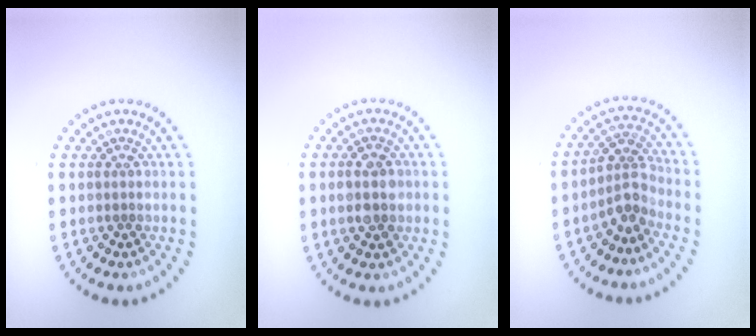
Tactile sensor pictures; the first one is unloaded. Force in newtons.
{"total": 2.7, "press": 2.7, "slide": 0.2}
{"total": 2.7, "press": 2.0, "slide": 1.8}